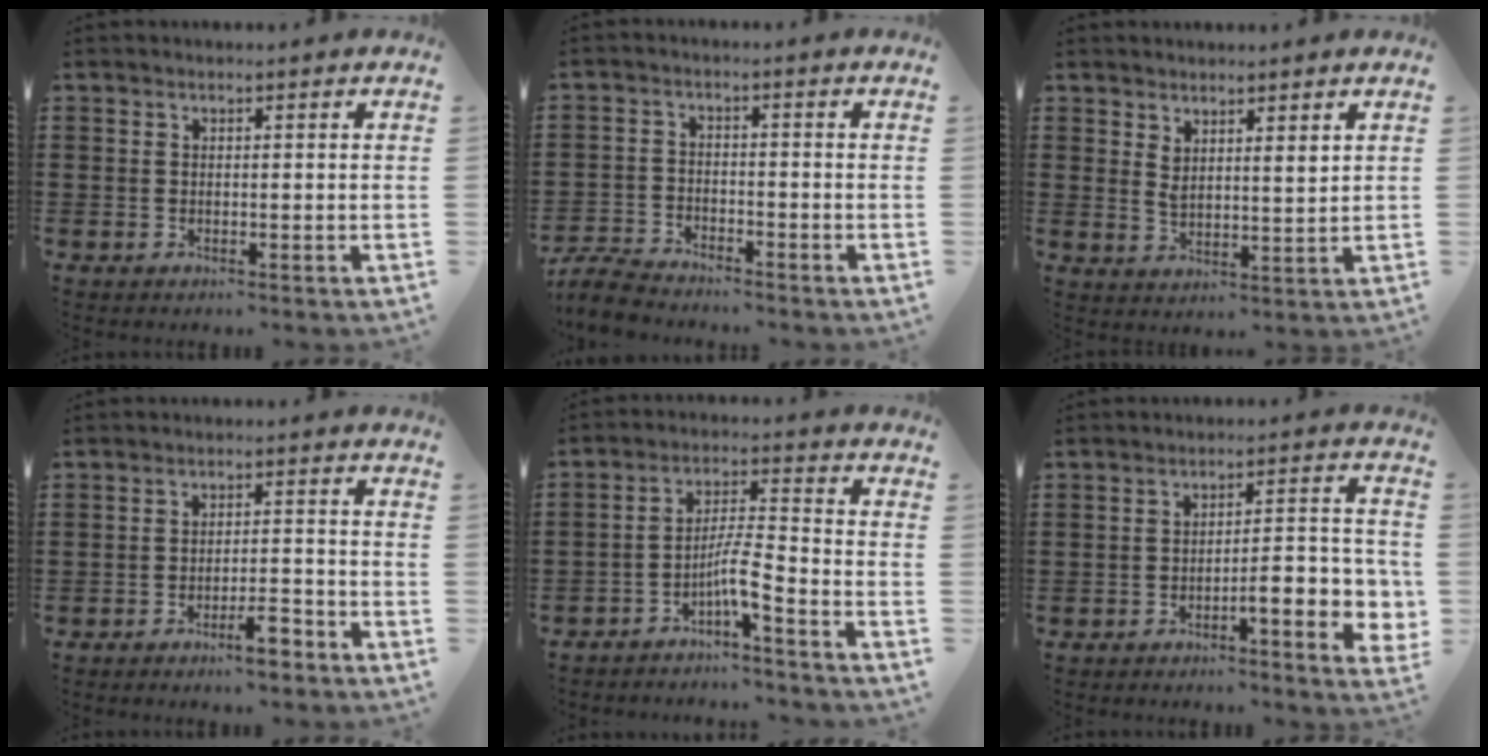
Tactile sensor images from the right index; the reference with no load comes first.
{"total": 4.8, "force": [-4.6, 0.8, 1.1], "torque": [-0.041, -0.002, -0.097]}
{"total": 3.3, "force": [2.7, 1.0, 1.6], "torque": [-0.038, -0.003, 0.049]}
{"total": 4.5, "force": [-3.4, 1.0, 2.8], "torque": [-0.043, 0.007, -0.061]}
{"total": 5.8, "force": [-3.7, 0.3, 4.4], "torque": [-0.087, -0.004, -0.074]}
{"total": 6.7, "force": [-2.6, 1.4, 6.1], "torque": [-0.081, -0.011, -0.046]}